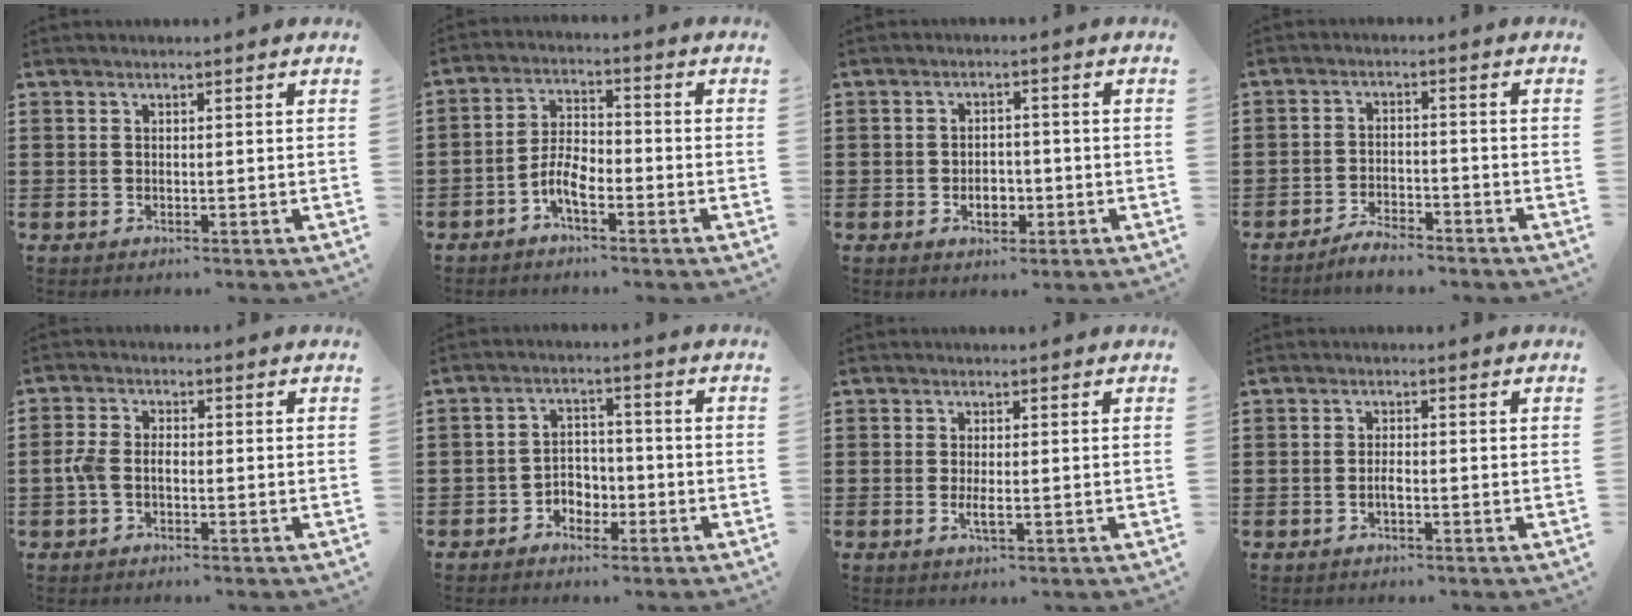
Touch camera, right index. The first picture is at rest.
{"total": 5.1, "force": [-2.7, 2.1, 3.8], "torque": [-0.093, 0.003, -0.059]}
{"total": 3.3, "force": [-1.1, 2.3, 2.2], "torque": [-0.036, 0.002, -0.023]}
{"total": 3.6, "force": [-3.5, 0.3, 0.6], "torque": [-0.014, 0.008, -0.073]}
{"total": 2.9, "force": [-0.8, 1.8, 2.1], "torque": [-0.064, -0.003, -0.023]}
{"total": 3.3, "force": [-2.0, 2.4, 1.0], "torque": [-0.027, 0.010, -0.044]}
{"total": 2.0, "force": [-0.4, 0.5, 1.9], "torque": [-0.041, -0.004, -0.009]}
{"total": 1.5, "force": [-0.6, 0.4, 1.3], "torque": [-0.026, 0.002, -0.011]}